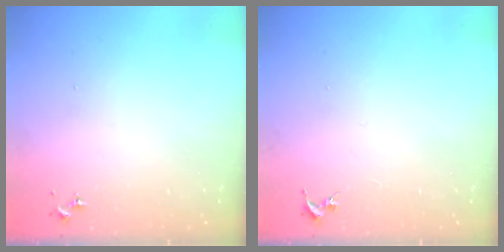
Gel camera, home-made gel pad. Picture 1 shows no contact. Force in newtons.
{"total": 0.0}